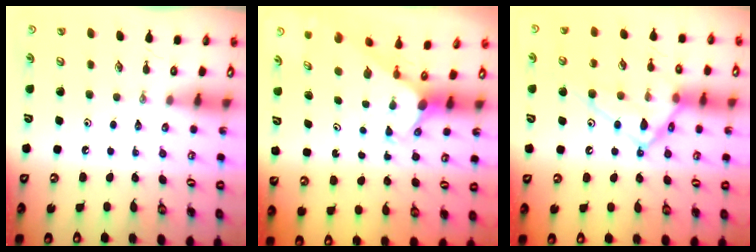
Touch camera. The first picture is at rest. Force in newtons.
{"total": 2.5, "press": 2.5, "slide": 0.1}
{"total": 19.2, "press": 19.1, "slide": 1.3}